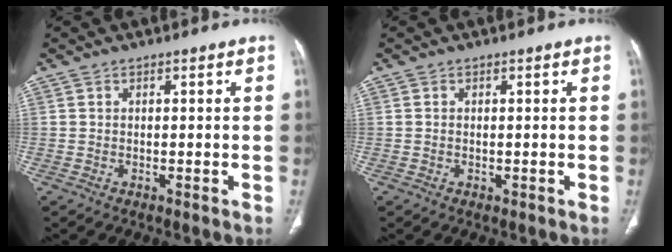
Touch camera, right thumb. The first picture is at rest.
{"total": 0.0}